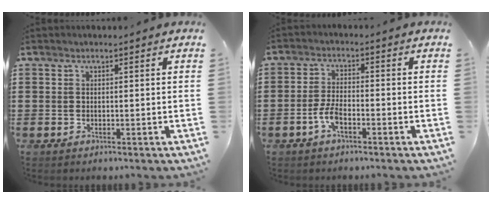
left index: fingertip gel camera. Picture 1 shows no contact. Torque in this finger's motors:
{"motor_torque": [0.22, 0.22, 0.15, 0.07]}